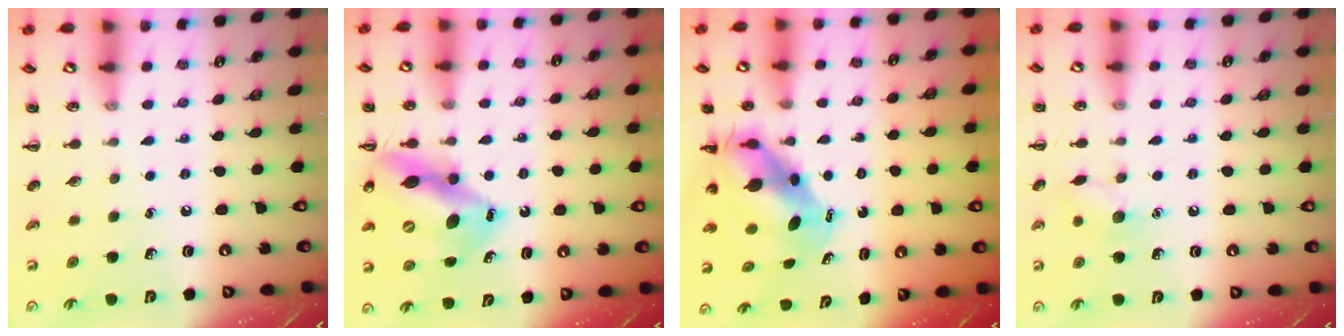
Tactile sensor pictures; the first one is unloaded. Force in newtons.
{"total": 15.8, "press": 15.0, "slide": 4.7}
{"total": 7.8, "press": 7.5, "slide": 2.0}
{"total": 7.2, "press": 7.1, "slide": 1.4}